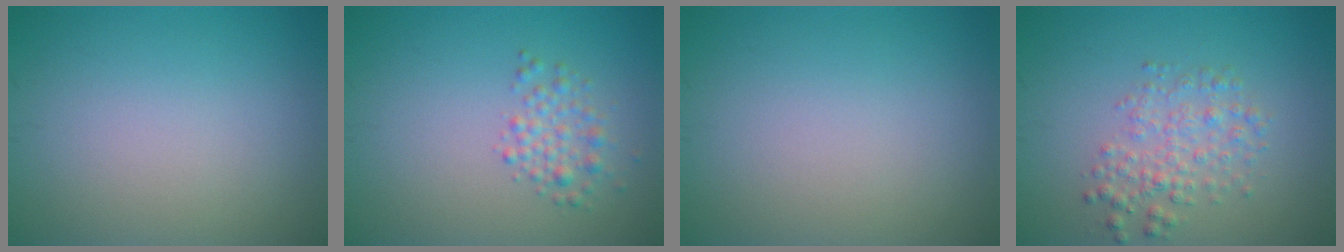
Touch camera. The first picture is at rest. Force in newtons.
{"total": 2.2, "press": 2.2, "slide": 0.1}
{"total": 0.0}
{"total": 2.9, "press": 2.9, "slide": 0.1}